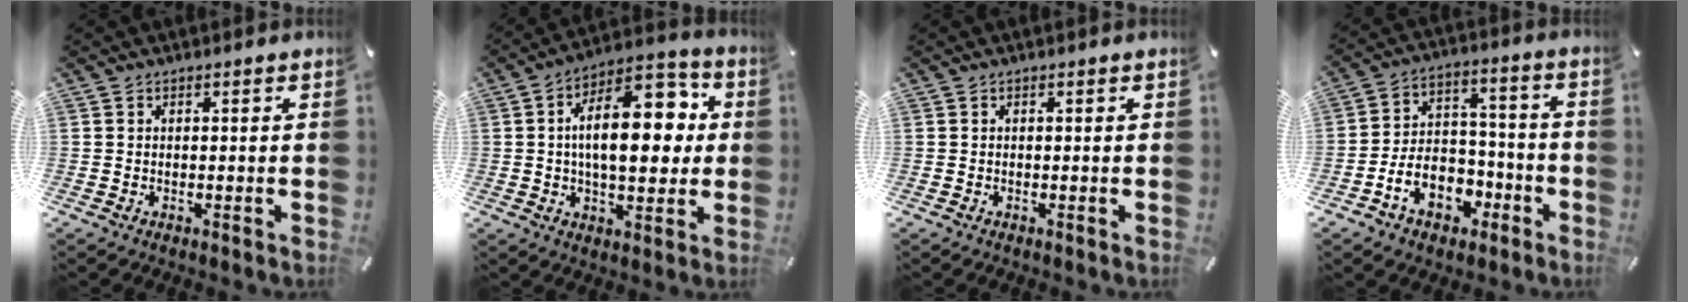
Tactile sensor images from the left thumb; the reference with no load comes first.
{"total": 17.8, "force": [2.4, 9.3, 14.9], "torque": [-0.230, -0.002, 0.035]}
{"total": 0.0}
{"total": 11.6, "force": [-5.5, 8.6, 5.5], "torque": [-0.099, 0.037, -0.092]}